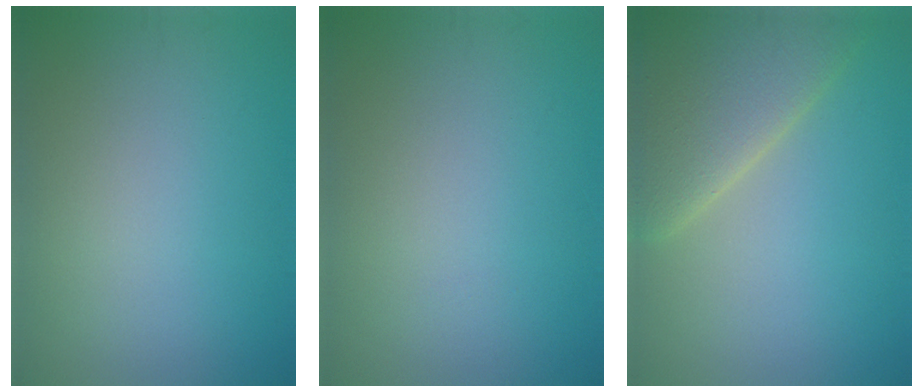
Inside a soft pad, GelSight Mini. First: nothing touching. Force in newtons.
{"total": 0.0}
{"total": 7.7, "press": 7.7, "slide": 0.7}